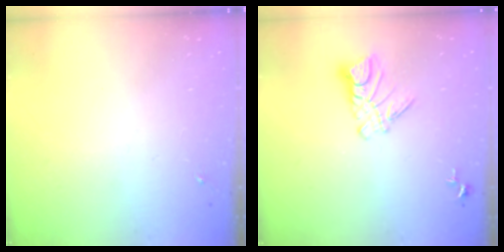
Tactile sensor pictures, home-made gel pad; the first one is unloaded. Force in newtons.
{"total": 9.2, "press": 9.2, "slide": 0.9}